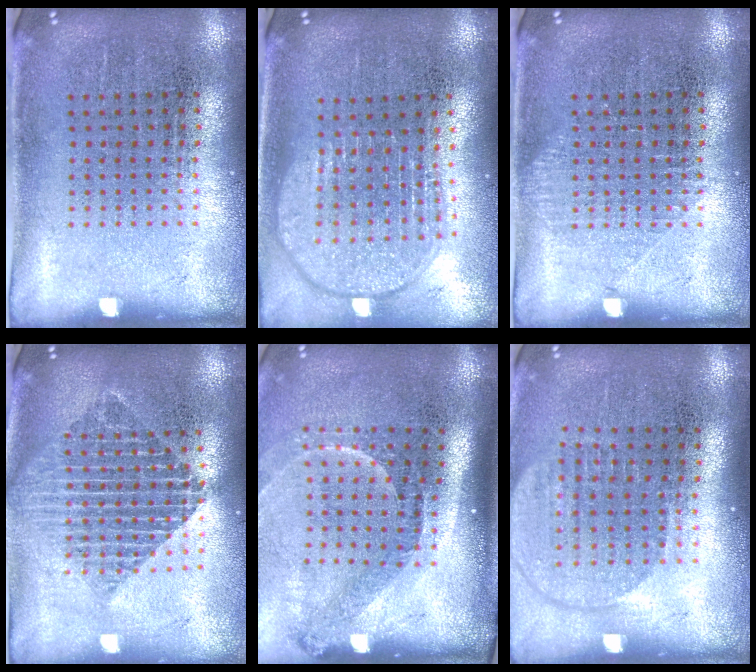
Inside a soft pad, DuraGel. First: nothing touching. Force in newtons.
{"total": 1.8, "press": 1.5, "slide": 1.0}
{"total": 0.8, "press": 0.8, "slide": 0.3}
{"total": 2.0, "press": 1.6, "slide": 1.2}
{"total": 2.2, "press": 1.5, "slide": 1.6}
{"total": 1.6, "press": 1.4, "slide": 0.9}